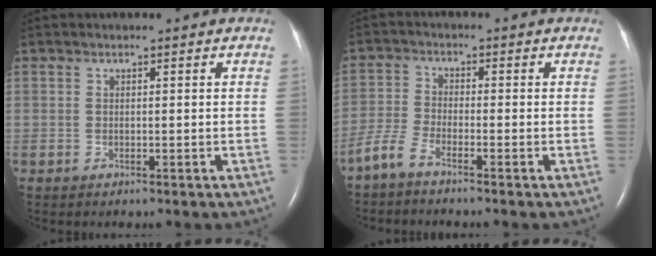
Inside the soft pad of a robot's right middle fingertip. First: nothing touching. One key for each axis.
{"total": 3.5, "fx": -3.0, "fy": 0.3, "fz": 1.8, "tx": -0.050, "ty": -0.008, "tz": -0.070}